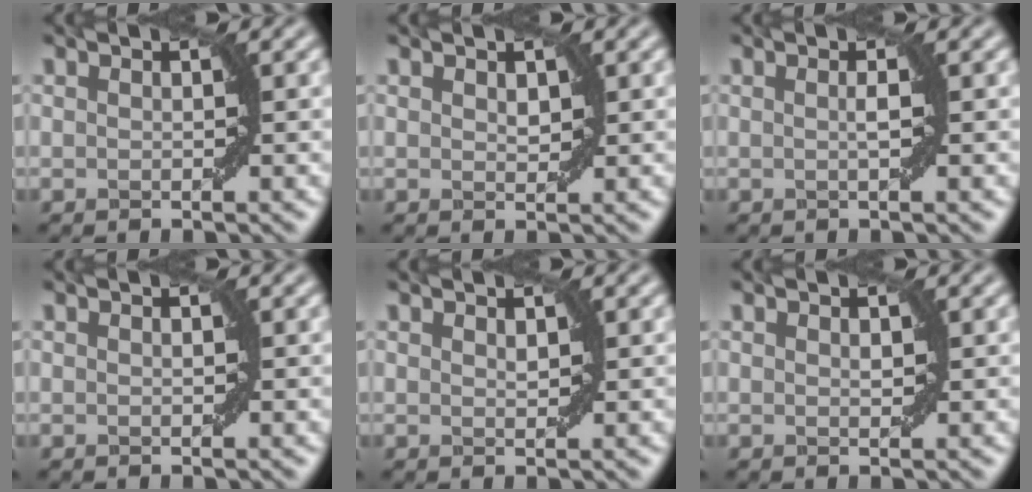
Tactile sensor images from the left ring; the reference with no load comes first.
{"total": 0.9, "force": [0.5, 0.5, 0.6], "torque": [-0.008, -0.001, 0.011]}
{"total": 0.9, "force": [0.0, 0.0, 0.9], "torque": [-0.018, 0.005, 0.000]}
{"total": 0.0}
{"total": 0.6, "force": [0.5, 0.2, 0.3], "torque": [-0.006, -0.002, 0.011]}
{"total": 0.5, "force": [0.3, 0.3, 0.4], "torque": [-0.003, 0.000, 0.006]}